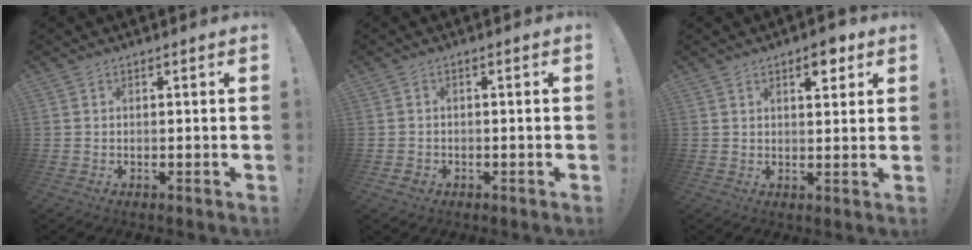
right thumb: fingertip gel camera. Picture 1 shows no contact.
{"total": 1.9, "force": [-1.1, 1.4, 0.8], "torque": [-0.010, 0.002, -0.019]}
{"total": 5.2, "force": [3.1, 2.4, 3.4], "torque": [-0.027, -0.014, 0.046]}